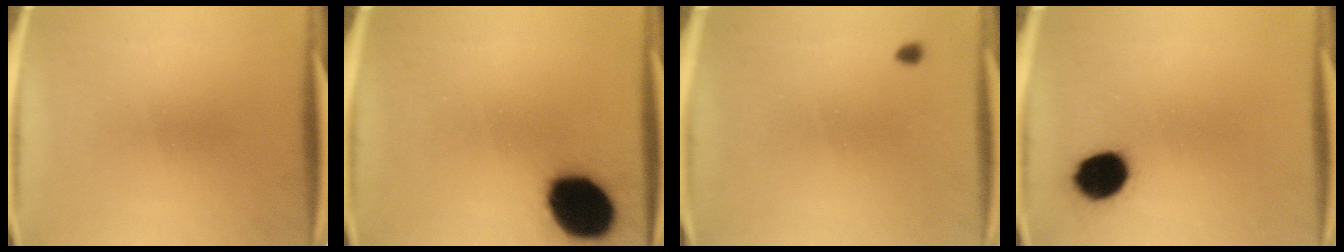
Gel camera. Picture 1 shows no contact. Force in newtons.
{"total": 18.1}
{"total": 0.9}
{"total": 9.9}